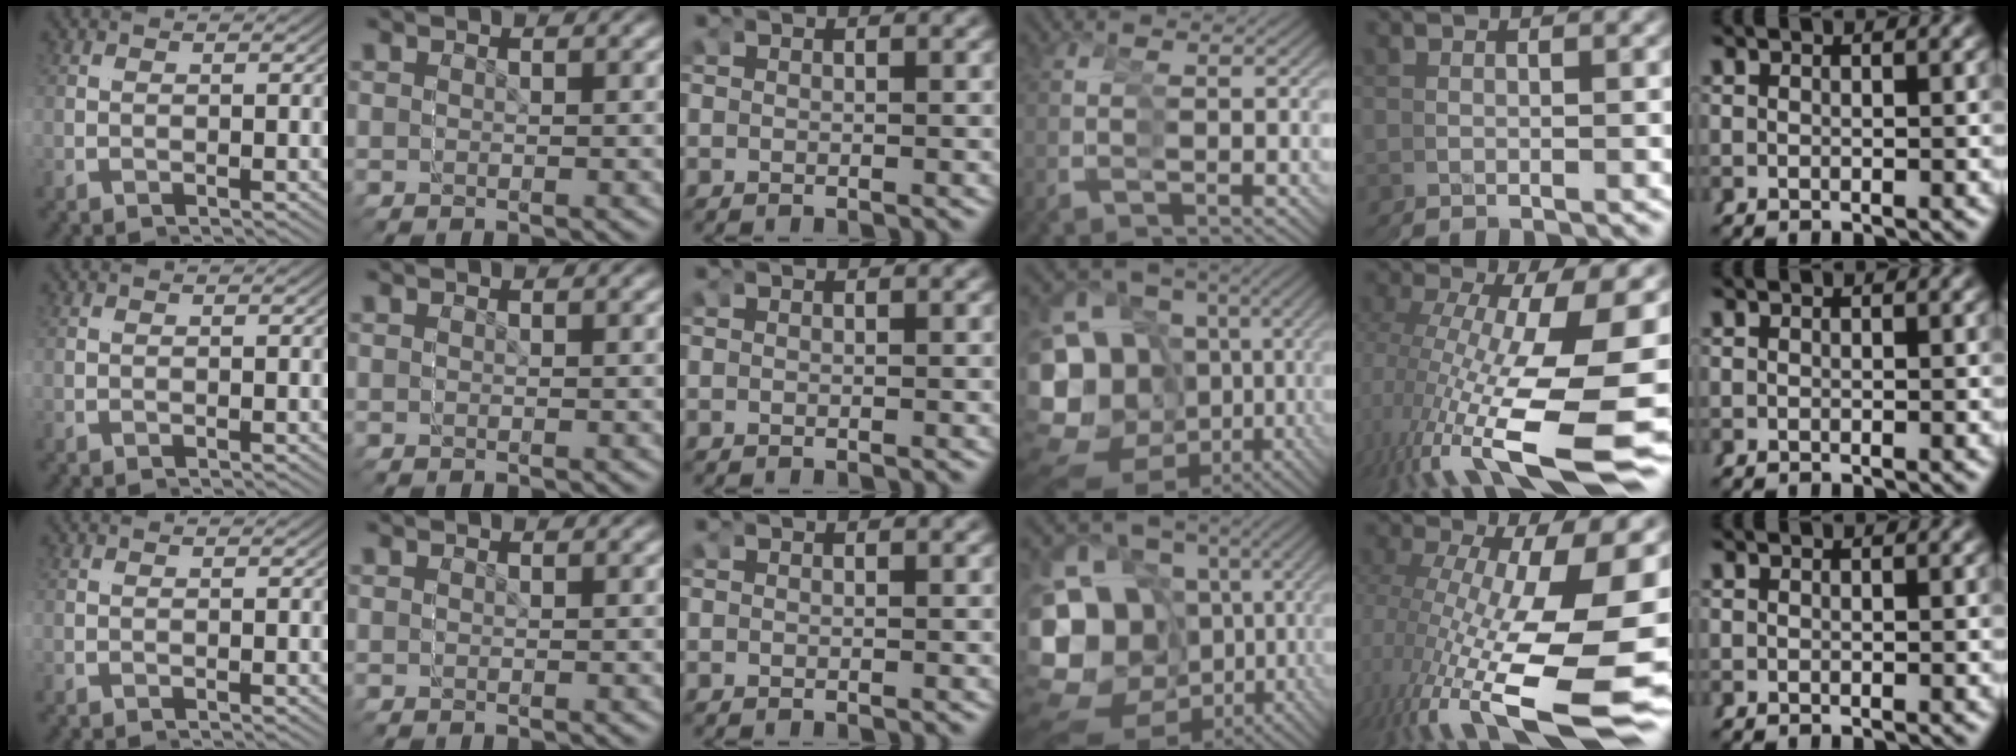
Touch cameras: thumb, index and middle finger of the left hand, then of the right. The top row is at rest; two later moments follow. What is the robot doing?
{"motion": "grasp_and_lifting", "object": "straw"}